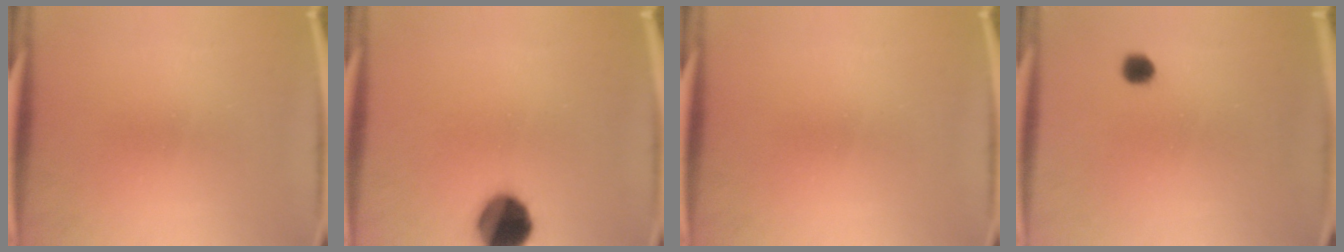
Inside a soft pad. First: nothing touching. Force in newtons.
{"total": 12.5}
{"total": 0.0}
{"total": 2.2}